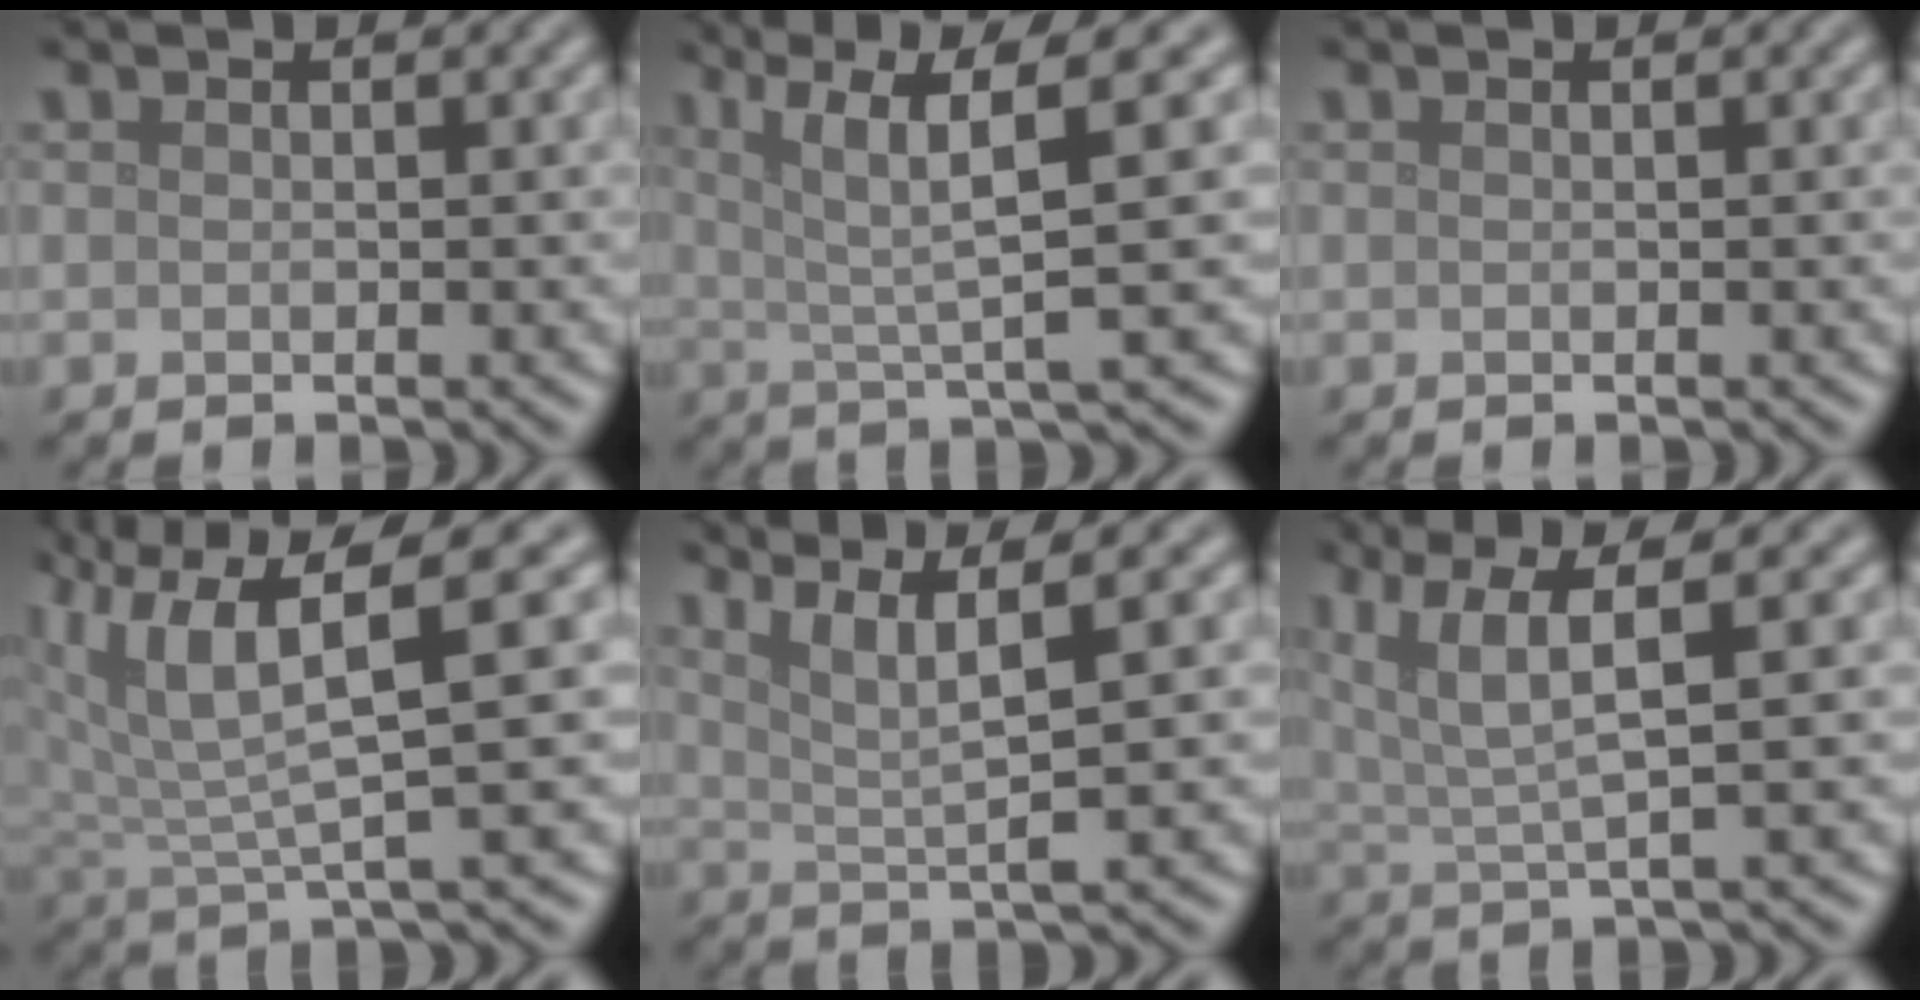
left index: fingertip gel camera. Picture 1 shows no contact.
{"total": 6.6, "force": [2.6, 1.0, 6.0], "torque": [-0.105, 0.010, 0.047]}
{"total": 0.0}
{"total": 7.2, "force": [2.7, 1.8, 6.4], "torque": [-0.130, 0.003, 0.051]}
{"total": 4.9, "force": [2.5, 0.7, 4.2], "torque": [-0.076, 0.006, 0.050]}
{"total": 6.1, "force": [2.9, 1.3, 5.2], "torque": [-0.107, 0.010, 0.059]}